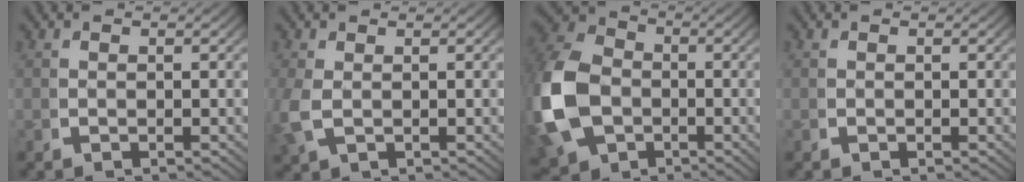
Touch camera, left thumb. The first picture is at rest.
{"total": 2.4, "force": [0.0, 1.5, 1.8], "torque": [-0.065, -0.012, 0.013]}
{"total": 13.8, "force": [-1.5, 10.7, 8.5], "torque": [-0.215, -0.050, -0.003]}
{"total": 0.0}